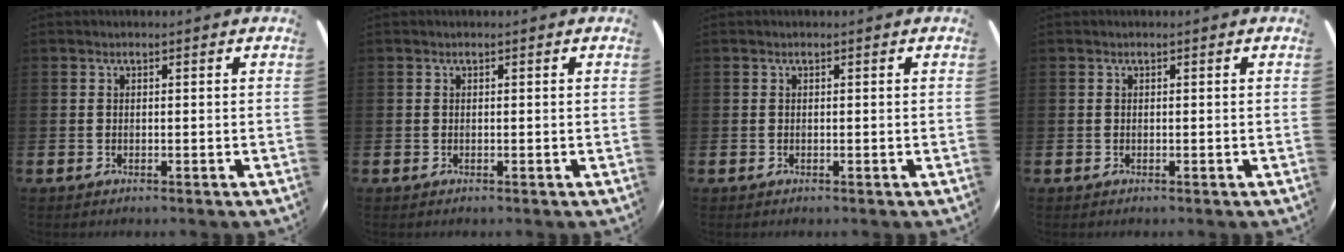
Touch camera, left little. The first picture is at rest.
{"total": 0.0}
{"total": 0.0}
{"total": 0.0}